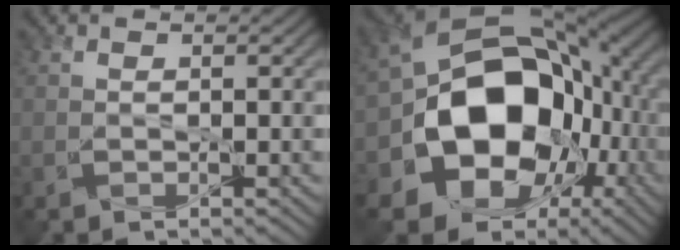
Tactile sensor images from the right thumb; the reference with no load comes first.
{"total": 18.0, "force": [-2.8, 13.8, 11.2], "torque": [-0.183, -0.029, -0.041]}